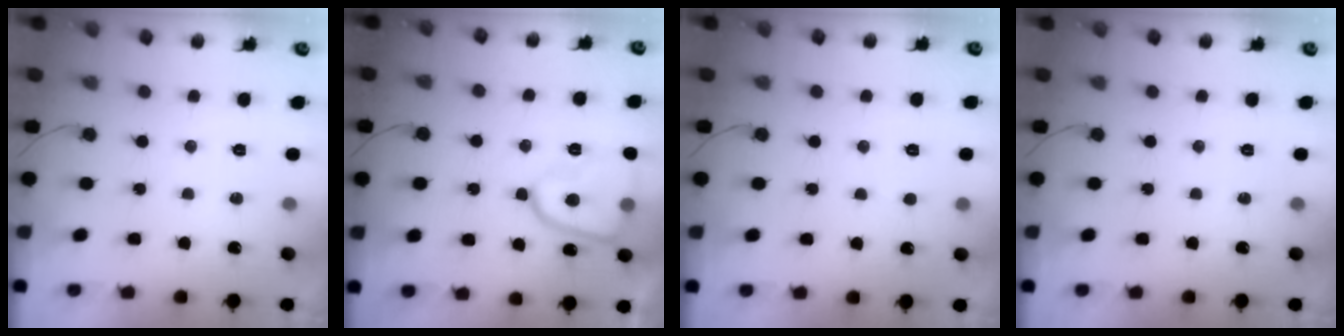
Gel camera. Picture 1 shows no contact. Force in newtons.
{"total": 12.3, "press": 12.2, "slide": 1.3}
{"total": 1.6, "press": 1.6, "slide": 0.2}
{"total": 0.0}